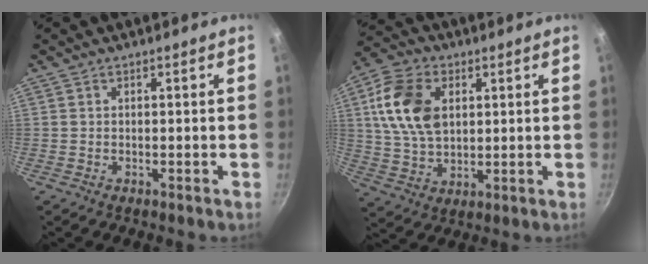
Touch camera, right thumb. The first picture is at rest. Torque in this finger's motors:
{"motor_torque": [-1.19, 1.35, 1.36, -0.19, 0.33]}